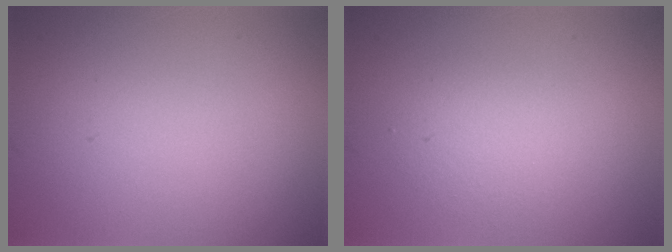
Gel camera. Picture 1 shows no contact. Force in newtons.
{"total": 2.2, "press": 2.2, "slide": 0.1}